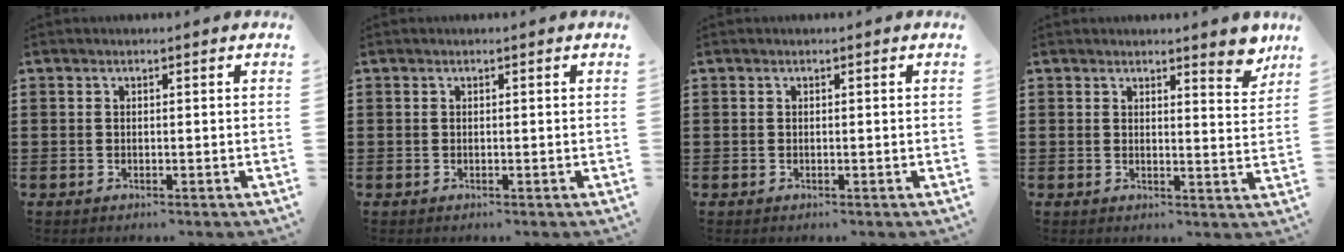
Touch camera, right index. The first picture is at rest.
{"total": 0.0}
{"total": 0.0}
{"total": 4.1, "force": [3.7, 0.6, 1.6], "torque": [-0.017, -0.017, 0.062]}